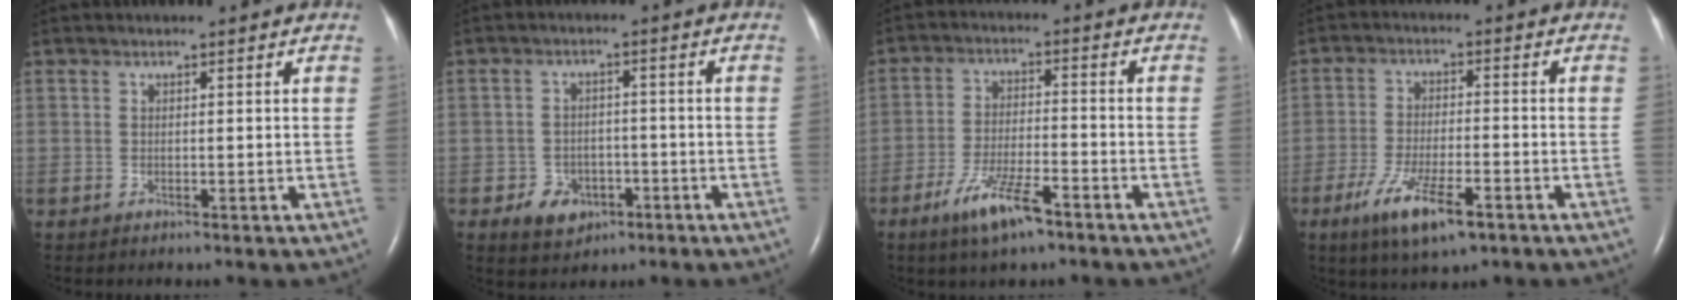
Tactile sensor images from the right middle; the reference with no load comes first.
{"total": 4.9, "force": [-2.3, 3.8, 2.0], "torque": [-0.036, 0.005, -0.027]}
{"total": 8.1, "force": [-5.3, 1.6, 6.0], "torque": [-0.121, -0.011, -0.094]}
{"total": 9.0, "force": [-5.1, 2.0, 7.2], "torque": [-0.140, -0.017, -0.085]}